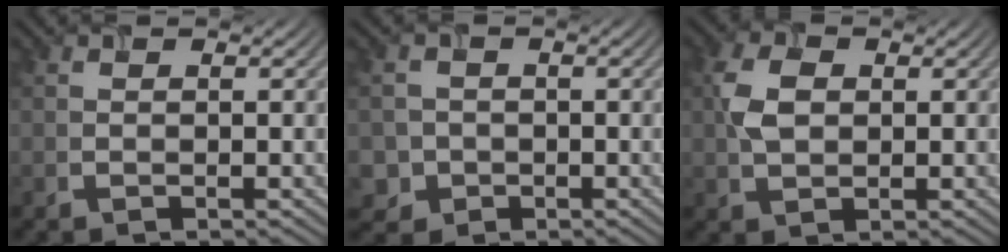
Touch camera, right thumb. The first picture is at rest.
{"total": 2.9, "force": [-1.0, 2.6, 0.2], "torque": [0.001, -0.006, -0.028]}
{"total": 4.3, "force": [0.8, 3.0, 3.0], "torque": [-0.071, 0.005, 0.010]}